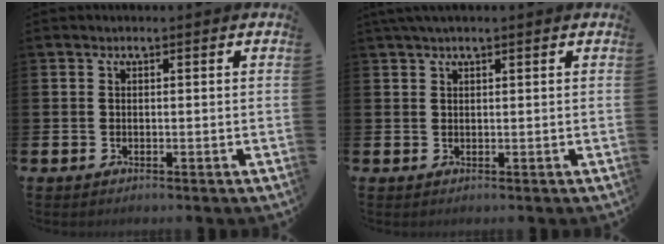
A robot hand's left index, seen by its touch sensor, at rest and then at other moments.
{"total": 1.4, "force": [1.2, 0.0, 0.8], "torque": [-0.022, 0.005, 0.022]}